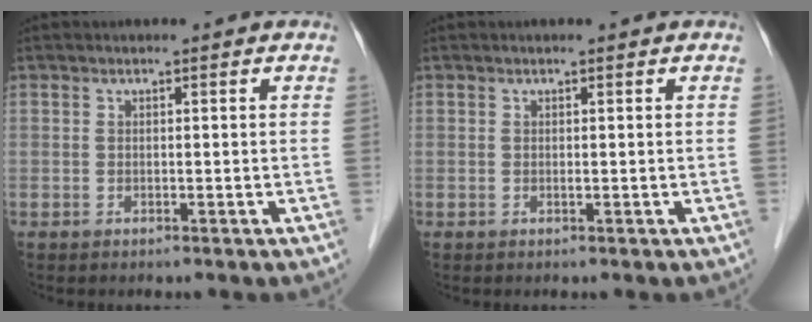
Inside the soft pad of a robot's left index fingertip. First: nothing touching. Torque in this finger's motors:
{"motor_torque": [0.06, 0.10, 0.00, -0.01]}